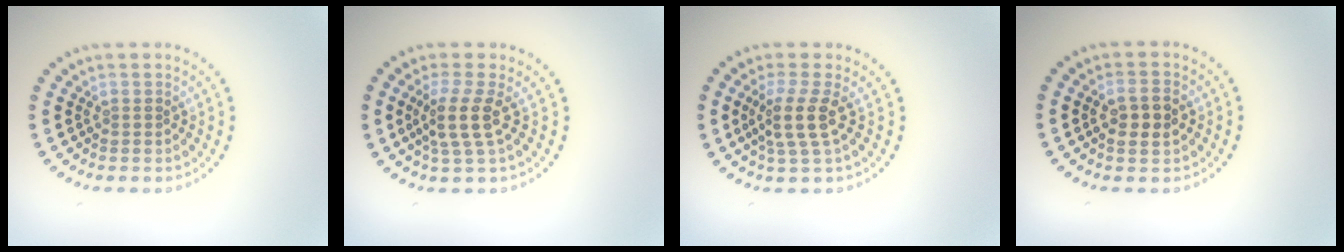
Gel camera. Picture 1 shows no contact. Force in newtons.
{"total": 3.1, "press": 2.5, "slide": 1.9}
{"total": 3.1, "press": 2.5, "slide": 1.9}
{"total": 2.7, "press": 2.7, "slide": 0.5}